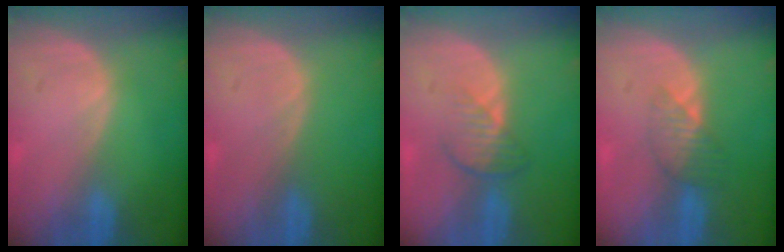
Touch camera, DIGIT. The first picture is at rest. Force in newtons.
{"total": 0.0}
{"total": 3.8, "press": 3.3, "slide": 1.8}
{"total": 3.6, "press": 3.2, "slide": 1.6}